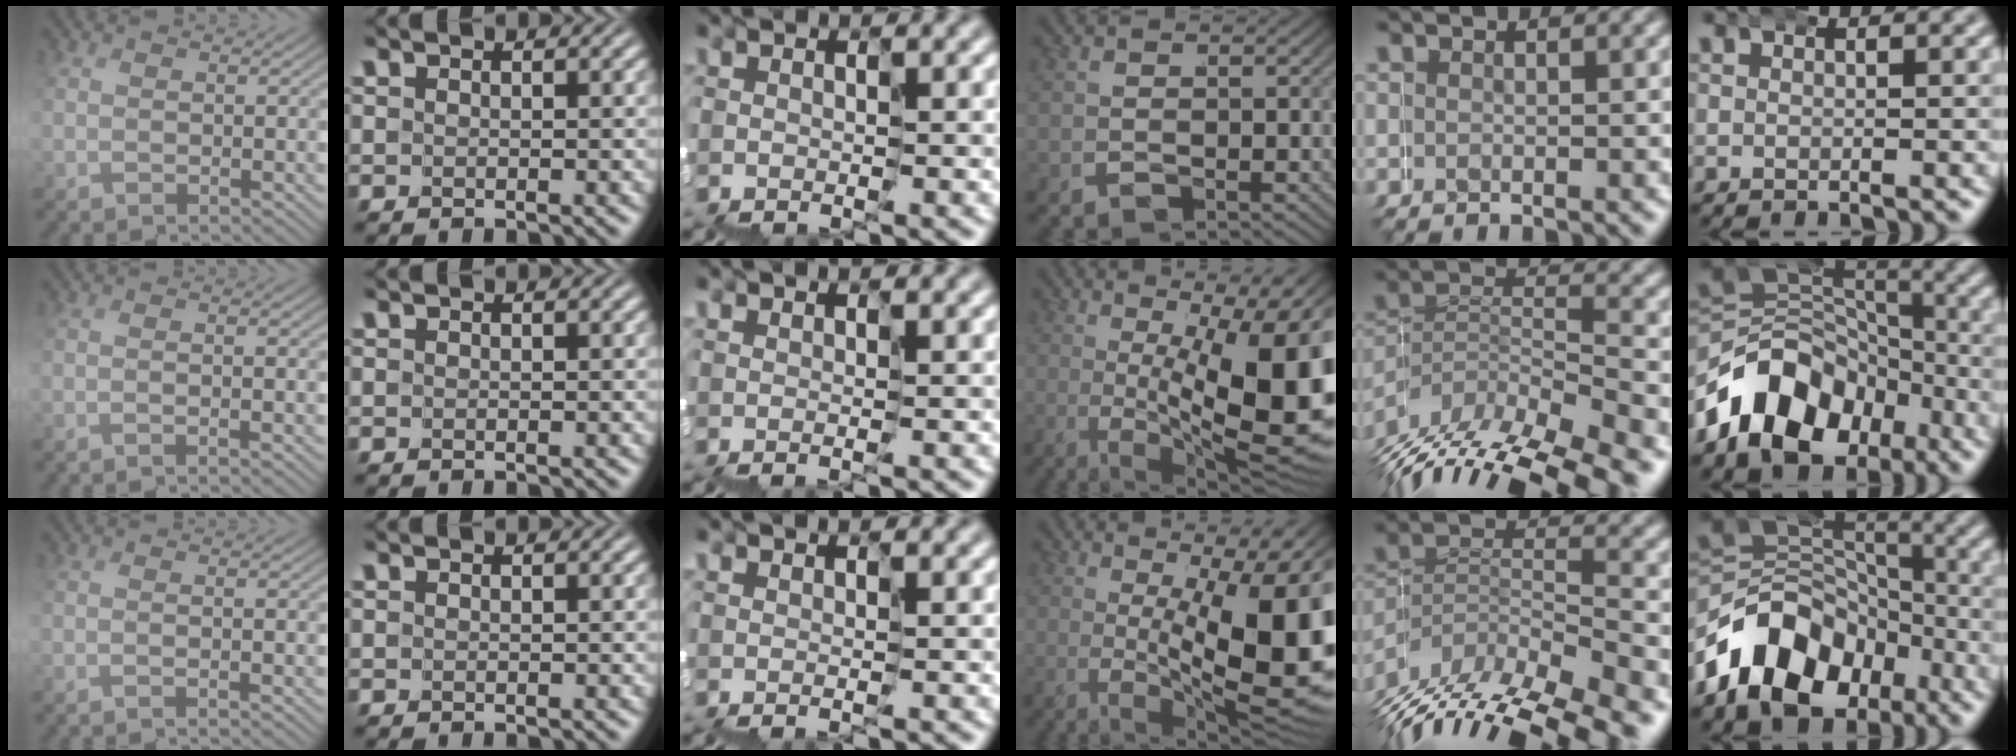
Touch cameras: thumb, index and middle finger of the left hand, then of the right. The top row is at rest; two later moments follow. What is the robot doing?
{"motion": "wrap", "object": "duck tape"}